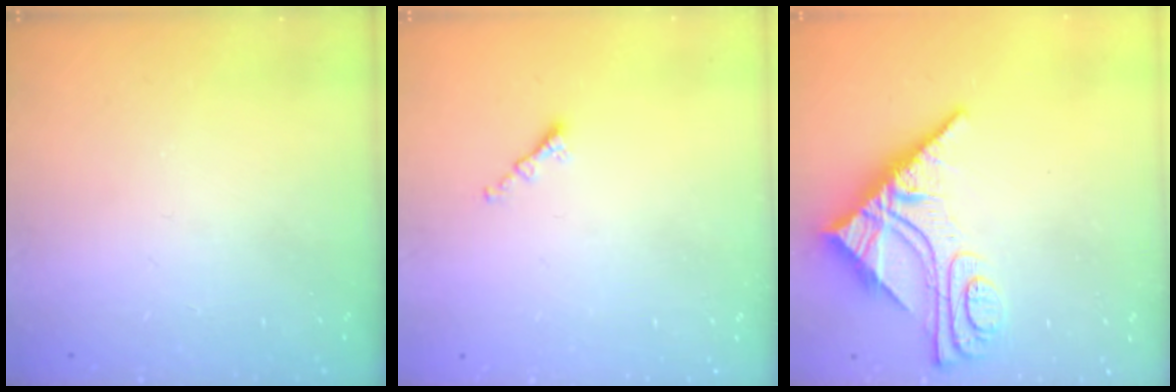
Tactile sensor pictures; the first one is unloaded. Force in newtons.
{"total": 1.4, "press": 1.2, "slide": 0.6}
{"total": 11.8, "press": 11.7, "slide": 1.2}